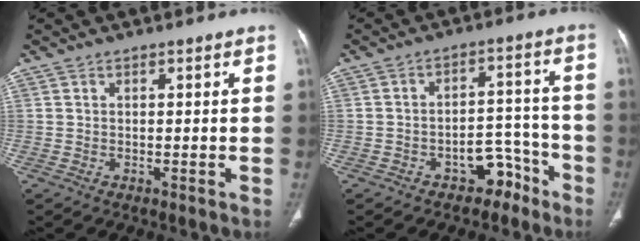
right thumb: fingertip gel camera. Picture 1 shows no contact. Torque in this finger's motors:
{"motor_torque": [1.82, -0.60, 1.01, -1.07, 0.20]}